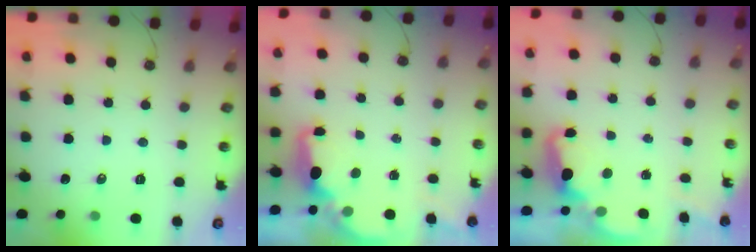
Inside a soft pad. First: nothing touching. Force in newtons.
{"total": 2.0, "press": 1.8, "slide": 0.7}
{"total": 2.5, "press": 2.4, "slide": 0.7}